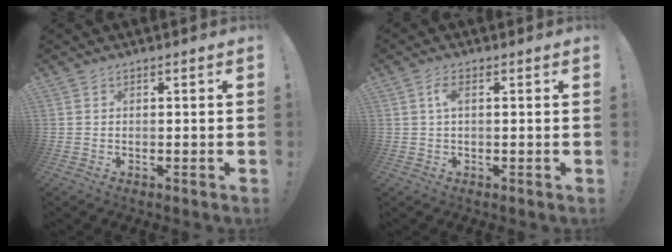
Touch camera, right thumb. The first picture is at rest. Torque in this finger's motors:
{"motor_torque": [0.67, 0.59, 0.47, 0.19, 0.08]}